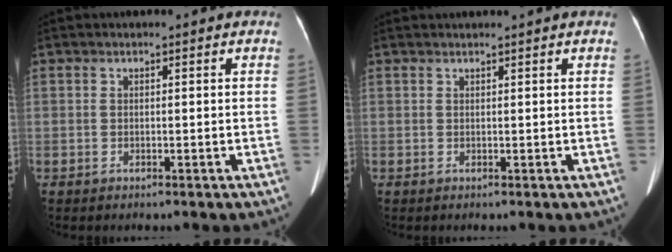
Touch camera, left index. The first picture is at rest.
{"total": 2.0, "force": [1.8, -0.5, 0.6], "torque": [-0.008, 0.017, 0.031]}